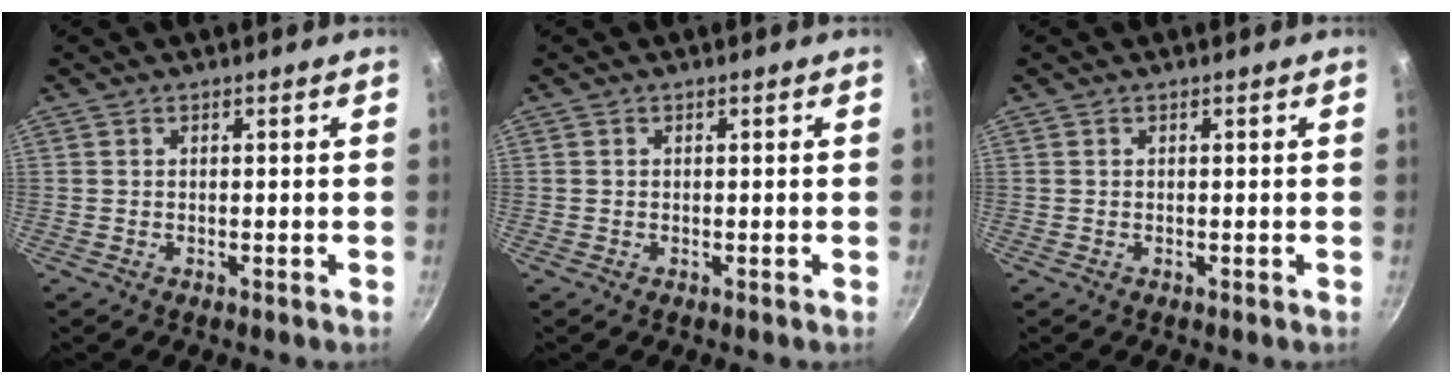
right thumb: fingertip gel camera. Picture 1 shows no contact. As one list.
[{"total": 0.0}, {"total": 0.0}]